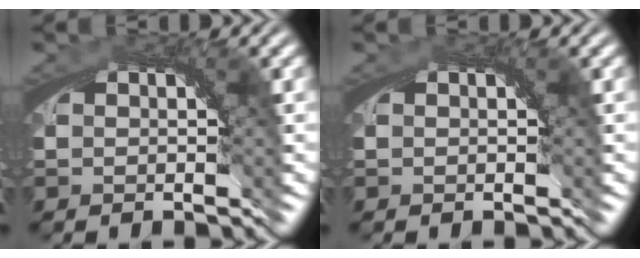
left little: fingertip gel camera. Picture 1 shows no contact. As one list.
[{"total": 0.0}]